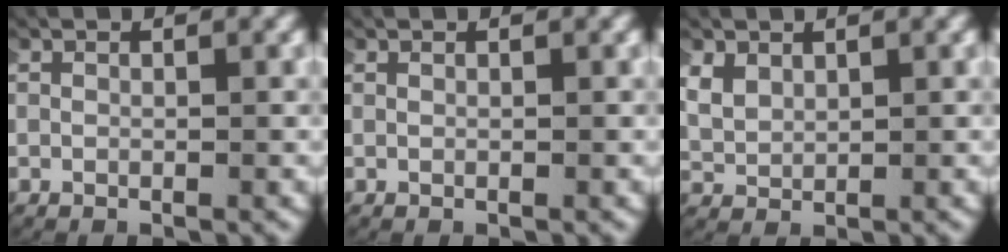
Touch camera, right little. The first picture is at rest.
{"total": 0.0}
{"total": 3.0, "force": [1.2, 2.3, 1.5], "torque": [-0.050, -0.011, 0.033]}